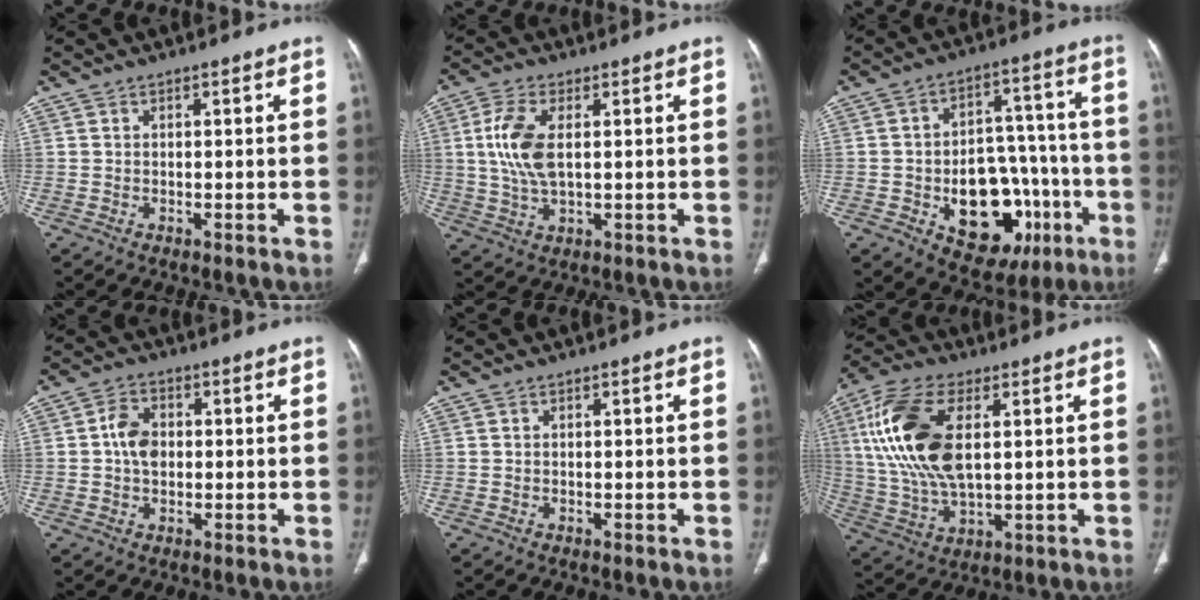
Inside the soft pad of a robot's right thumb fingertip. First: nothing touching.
{"total": 8.9, "force": [1.4, 4.3, 7.7], "torque": [-0.178, -0.002, 0.031]}
{"total": 20.3, "force": [-6.7, 13.0, 14.0], "torque": [-0.152, 0.048, -0.077]}
{"total": 5.5, "force": [0.2, 4.0, 3.8], "torque": [-0.060, 0.009, -0.001]}
{"total": 0.0}
{"total": 18.3, "force": [4.0, 9.1, 15.4], "torque": [-0.326, -0.001, 0.079]}